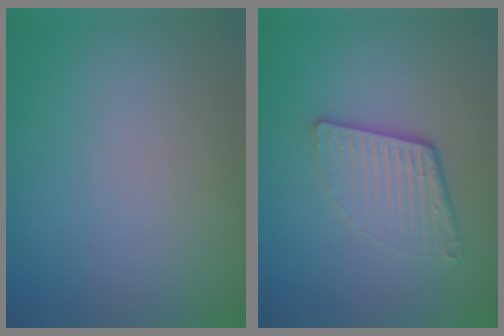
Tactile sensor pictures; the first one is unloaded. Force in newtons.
{"total": 4.4, "press": 2.9, "slide": 3.3}